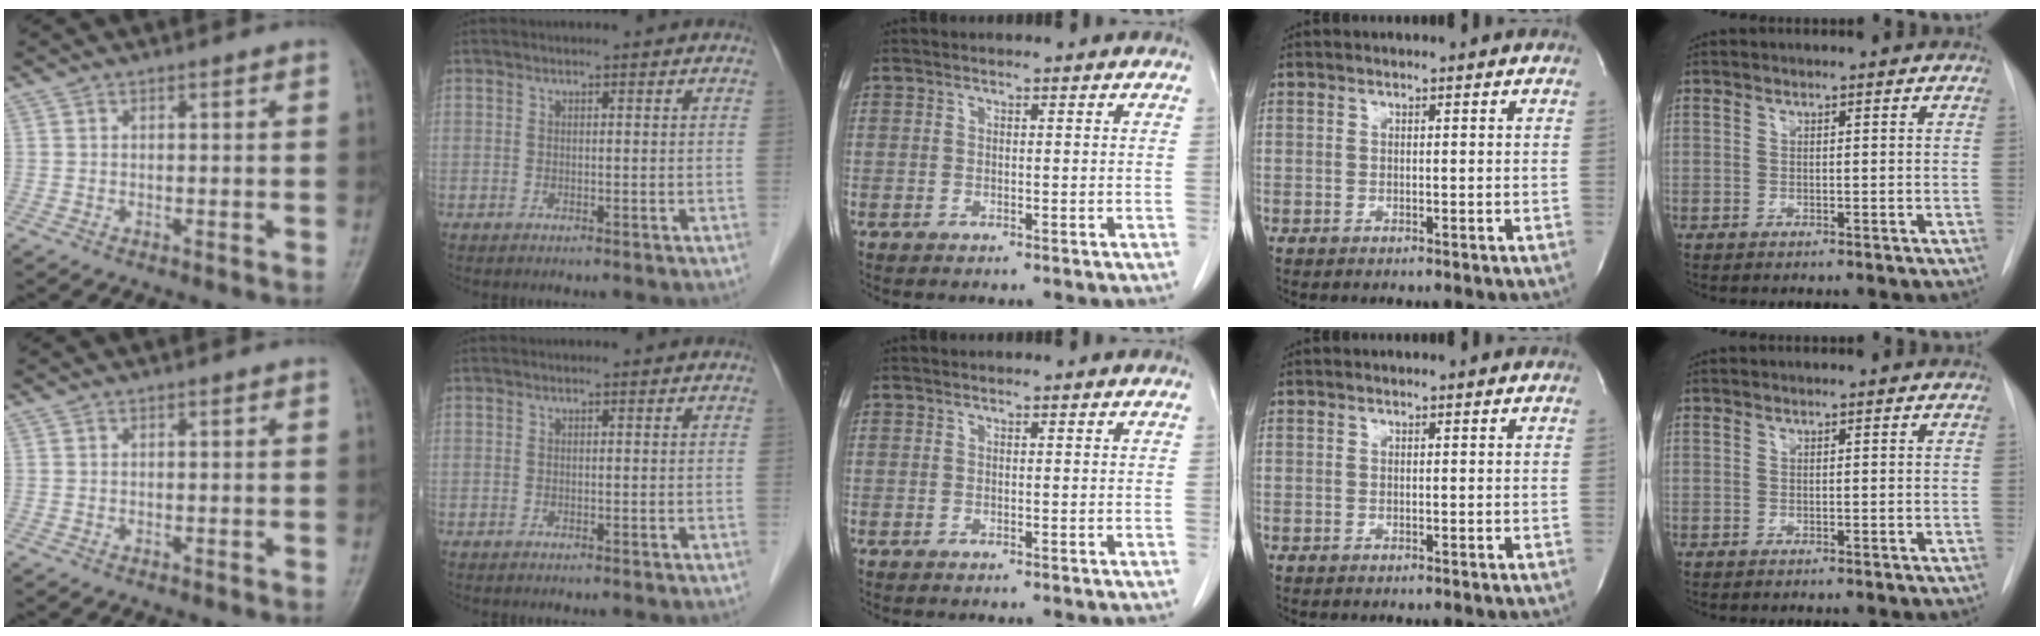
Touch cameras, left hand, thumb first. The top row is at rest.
{}